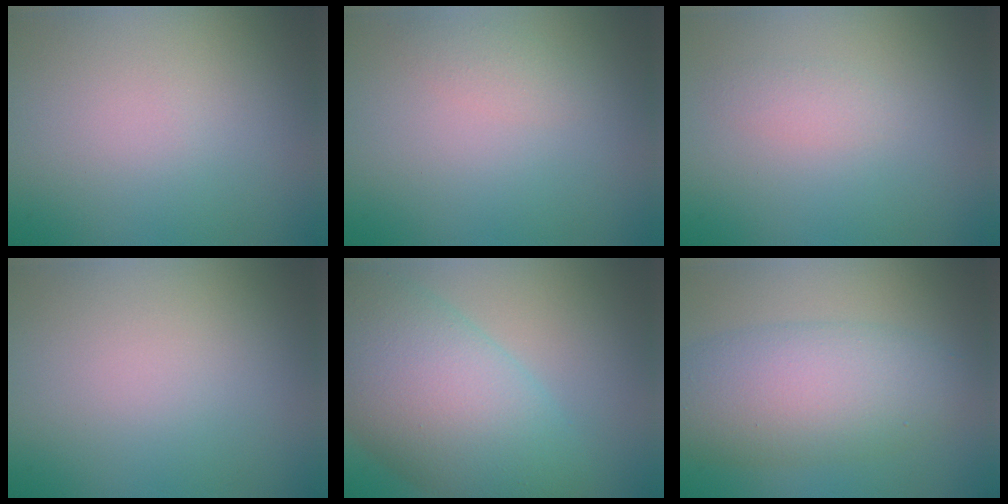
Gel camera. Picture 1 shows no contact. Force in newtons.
{"total": 1.1, "press": 1.1, "slide": 0.0}
{"total": 1.0, "press": 1.0, "slide": 0.0}
{"total": 0.0}
{"total": 10.5, "press": 10.5, "slide": 0.4}
{"total": 7.2, "press": 7.2, "slide": 0.1}